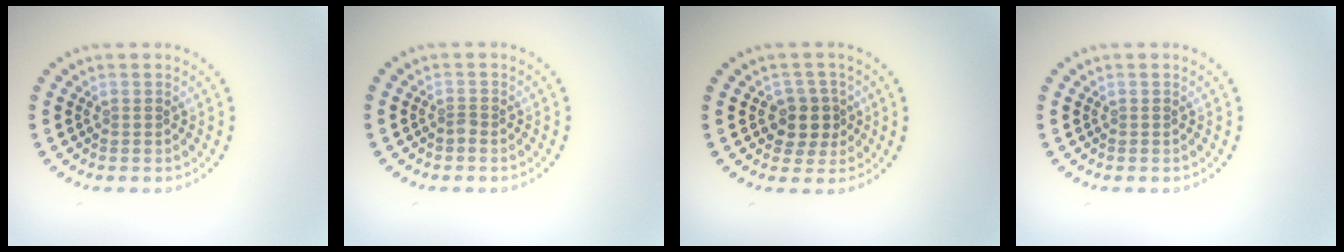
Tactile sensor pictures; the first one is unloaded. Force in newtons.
{"total": 0.7, "press": 0.5, "slide": 0.4}
{"total": 2.8, "press": 2.5, "slide": 1.2}
{"total": 0.0}